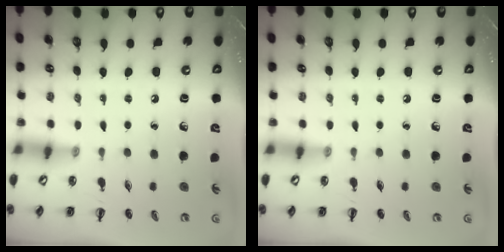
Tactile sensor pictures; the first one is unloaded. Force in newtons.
{"total": 0.0}